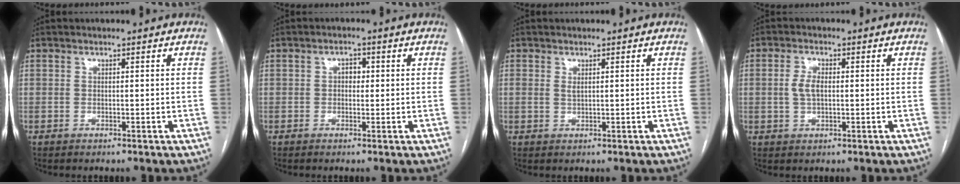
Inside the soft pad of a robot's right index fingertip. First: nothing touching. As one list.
[{"total": 1.8, "force": [0.7, 1.3, 1.1], "torque": [-0.020, 0.006, 0.008]}, {"total": 1.2, "force": [1.0, 0.5, 0.4], "torque": [-0.021, 0.003, 0.022]}, {"total": 3.3, "force": [0.1, 1.6, 2.9], "torque": [-0.063, 0.005, 0.003]}]